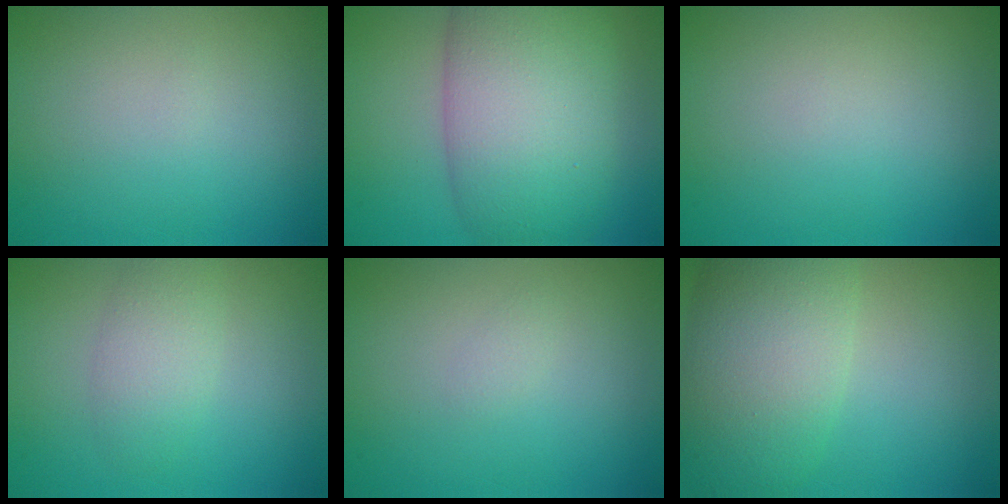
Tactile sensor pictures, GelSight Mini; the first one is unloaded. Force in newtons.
{"total": 11.1, "press": 11.1, "slide": 0.4}
{"total": 0.0}
{"total": 2.7, "press": 2.7, "slide": 0.1}
{"total": 0.6, "press": 0.6, "slide": 0.0}
{"total": 8.7, "press": 8.7, "slide": 0.5}